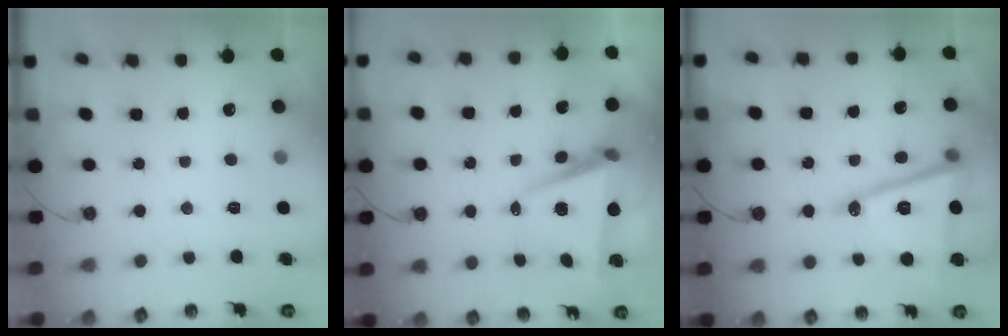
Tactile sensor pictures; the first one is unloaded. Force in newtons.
{"total": 7.0, "press": 5.4, "slide": 4.4}
{"total": 15.7, "press": 15.2, "slide": 3.9}